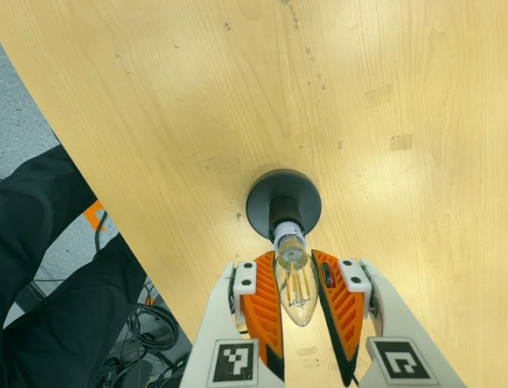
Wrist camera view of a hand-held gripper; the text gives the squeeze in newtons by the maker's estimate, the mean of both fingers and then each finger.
{"total": 12.8, "left": 11.8, "right": 13.8}